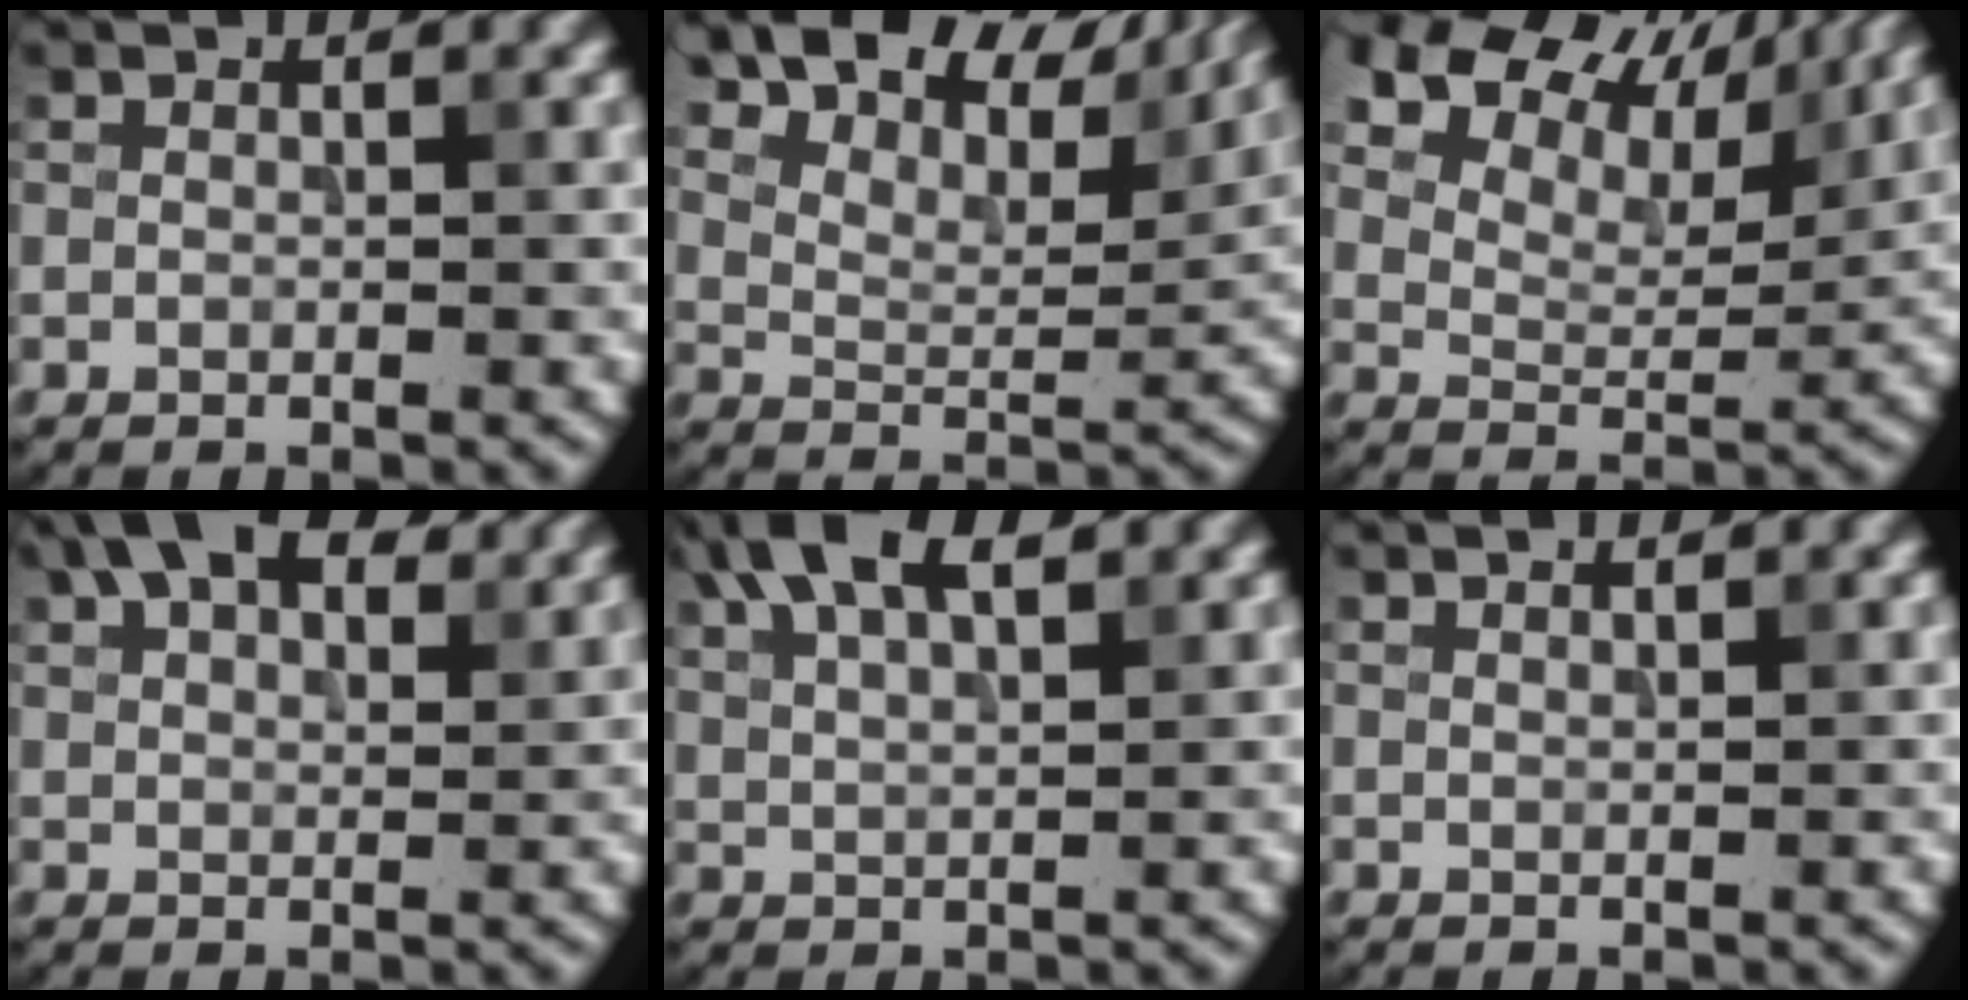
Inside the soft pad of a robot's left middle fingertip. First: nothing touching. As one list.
[{"total": 14.4, "force": [10.8, 6.1, 7.3], "torque": [-0.139, 0.023, 0.164]}, {"total": 12.9, "force": [8.6, 7.0, 6.5], "torque": [-0.120, 0.021, 0.146]}, {"total": 8.1, "force": [5.1, 3.8, 5.0], "torque": [-0.089, 0.024, 0.073]}, {"total": 7.4, "force": [4.6, 2.7, 5.1], "torque": [-0.097, 0.025, 0.068]}, {"total": 1.1, "force": [1.0, 0.1, 0.3], "torque": [-0.002, -0.003, 0.008]}]